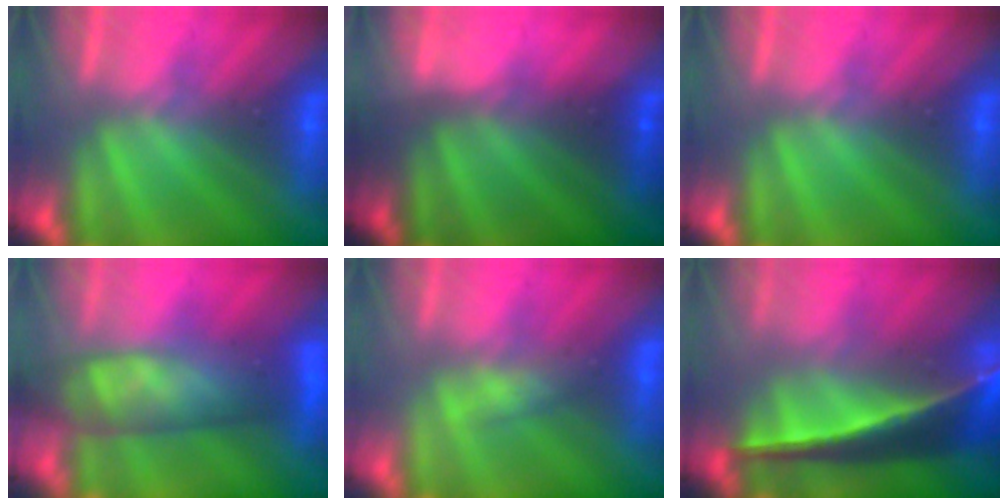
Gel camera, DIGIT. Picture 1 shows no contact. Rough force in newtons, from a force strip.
{"total": 1.9}
{"total": 0.0}
{"total": 10.1}
{"total": 2.7}
{"total": 7.6}